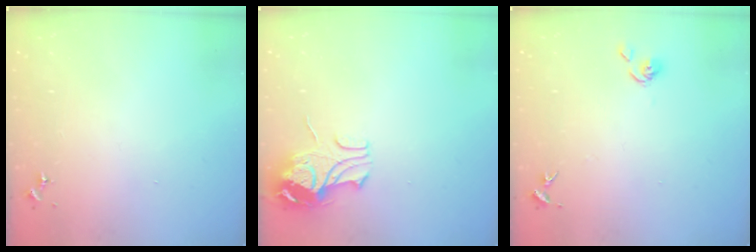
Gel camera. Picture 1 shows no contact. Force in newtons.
{"total": 9.6, "press": 9.5, "slide": 1.1}
{"total": 6.3, "press": 6.3, "slide": 0.5}